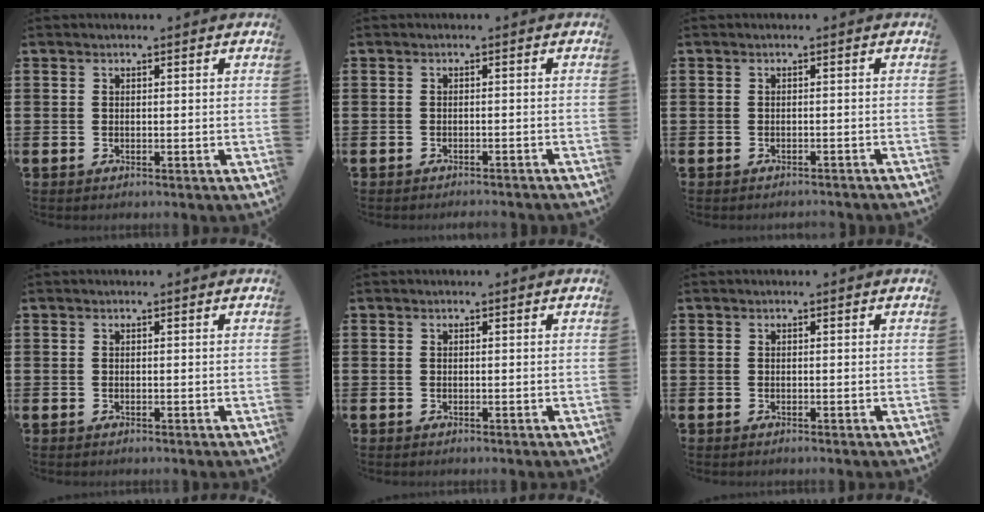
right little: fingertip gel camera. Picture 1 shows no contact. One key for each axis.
{"total": 0.9, "fx": -0.9, "fy": -0.2, "fz": 0.0, "tx": -0.001, "ty": 0.001, "tz": -0.019}
{"total": 0.7, "fx": -0.7, "fy": -0.1, "fz": 0.0, "tx": -0.001, "ty": -0.001, "tz": -0.015}
{"total": 0.0}
{"total": 0.0}
{"total": 0.0}